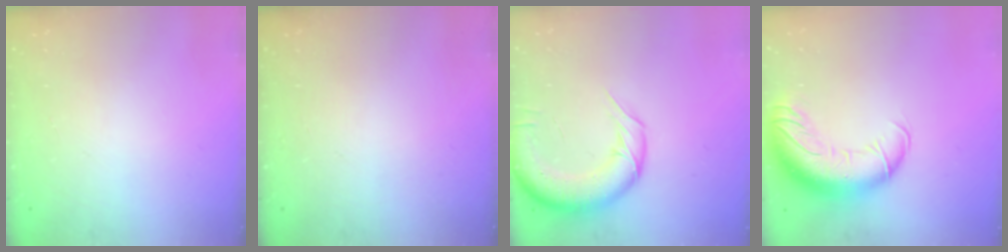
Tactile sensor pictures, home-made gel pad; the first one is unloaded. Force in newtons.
{"total": 0.0}
{"total": 13.9, "press": 13.4, "slide": 3.7}
{"total": 16.7, "press": 16.2, "slide": 4.0}